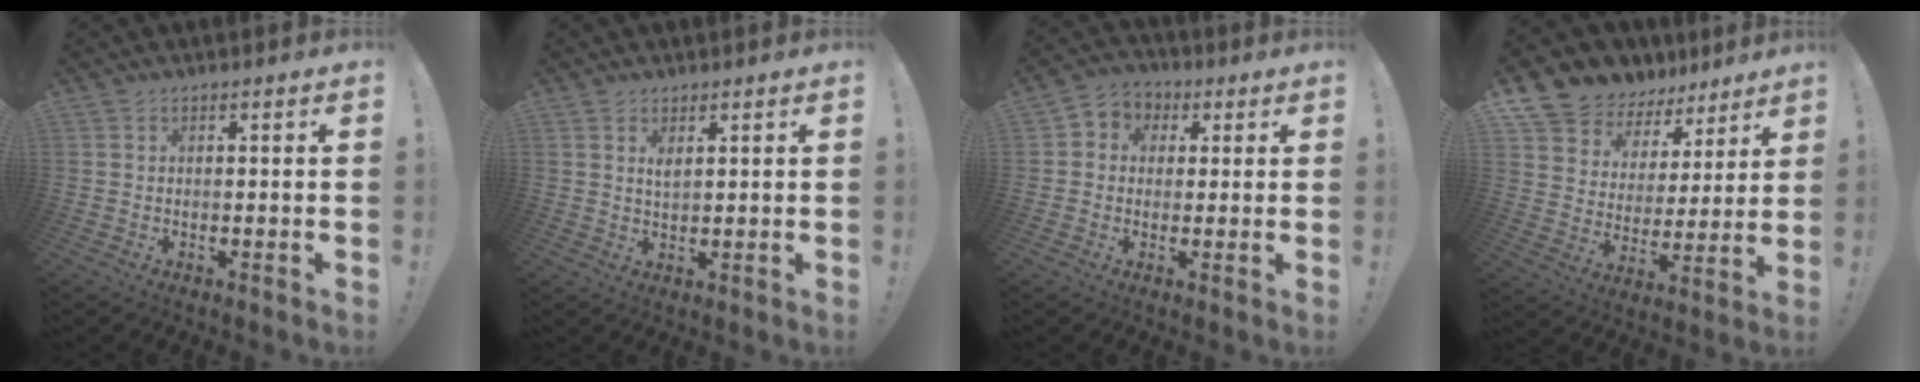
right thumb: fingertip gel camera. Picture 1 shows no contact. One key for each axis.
{"total": 2.3, "fx": 1.5, "fy": 0.9, "fz": 1.4, "tx": -0.007, "ty": -0.010, "tz": 0.023}
{"total": 5.2, "fx": -0.6, "fy": 4.9, "fz": 1.8, "tx": -0.018, "ty": 0.013, "tz": -0.007}
{"total": 9.2, "fx": 7.1, "fy": 5.7, "fz": 0.9, "tx": -0.021, "ty": -0.071, "tz": 0.136}